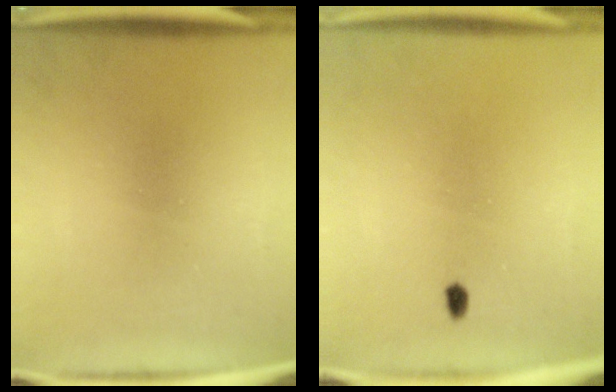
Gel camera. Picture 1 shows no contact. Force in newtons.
{"total": 1.1}